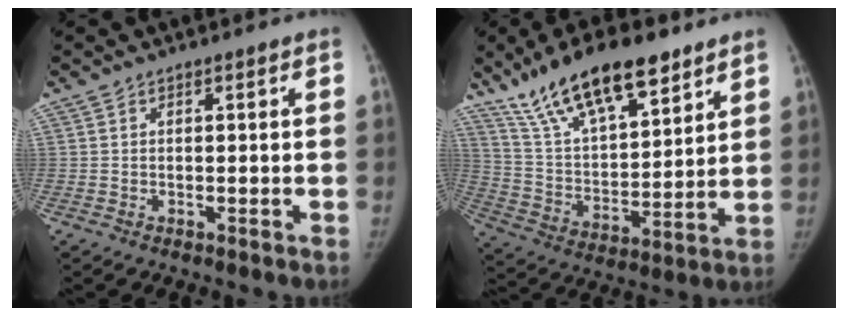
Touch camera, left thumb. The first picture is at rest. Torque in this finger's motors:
{"motor_torque": [0.98, 1.01, 1.39, -1.38, 0.09]}